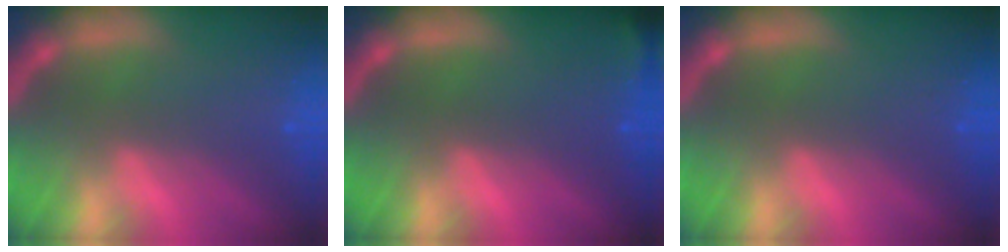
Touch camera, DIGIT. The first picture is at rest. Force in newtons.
{"total": 1.9}
{"total": 0.0}